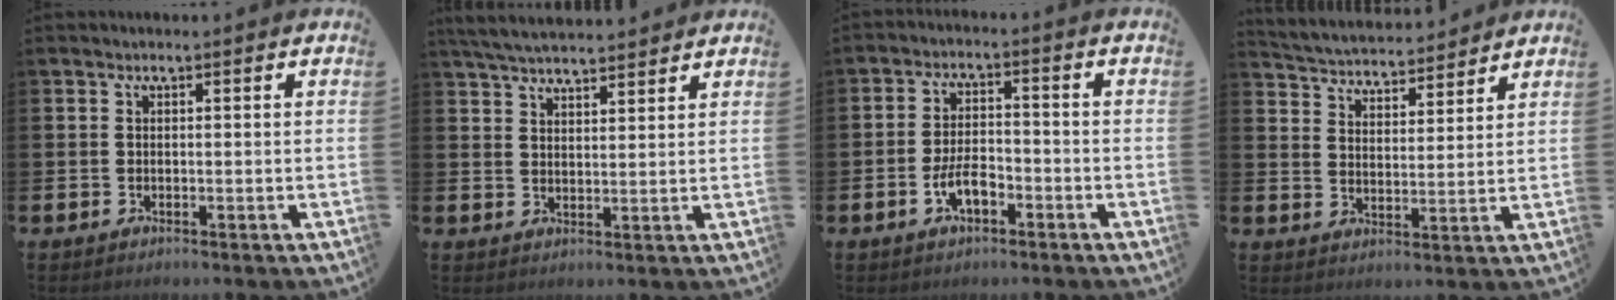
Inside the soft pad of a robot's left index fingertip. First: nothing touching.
{"total": 4.8, "force": [4.6, 0.6, 1.0], "torque": [-0.033, -0.017, 0.085]}
{"total": 4.5, "force": [-2.2, 2.1, 3.4], "torque": [-0.064, 0.007, -0.043]}
{"total": 4.5, "force": [4.4, 1.0, 0.0], "torque": [-0.021, -0.036, 0.073]}